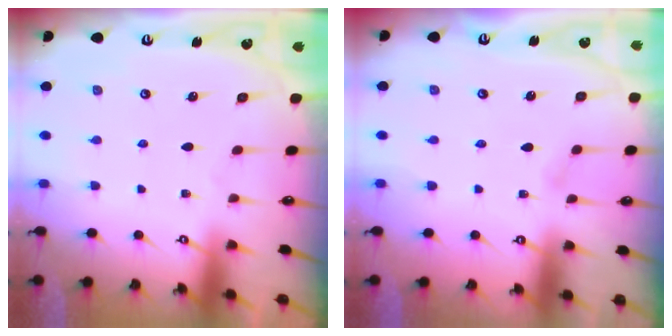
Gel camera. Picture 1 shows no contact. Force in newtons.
{"total": 2.3, "press": 2.3, "slide": 0.3}